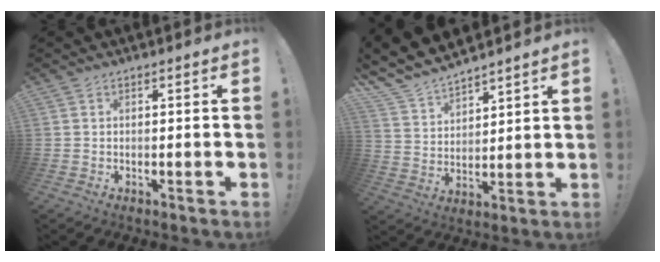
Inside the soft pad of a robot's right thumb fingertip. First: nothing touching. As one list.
[{"total": 8.7, "force": [8.0, 3.0, 1.5], "torque": [-0.050, -0.073, 0.155]}]